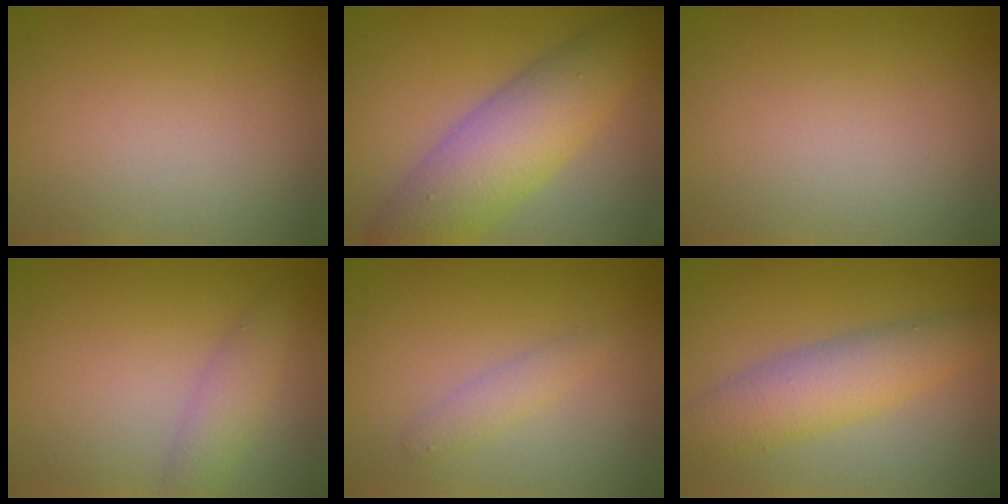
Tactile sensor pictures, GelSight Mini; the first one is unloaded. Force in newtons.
{"total": 7.5, "press": 7.5, "slide": 0.2}
{"total": 0.0}
{"total": 2.2, "press": 2.2, "slide": 0.1}
{"total": 1.5, "press": 1.5, "slide": 0.0}
{"total": 5.3, "press": 5.3, "slide": 0.1}